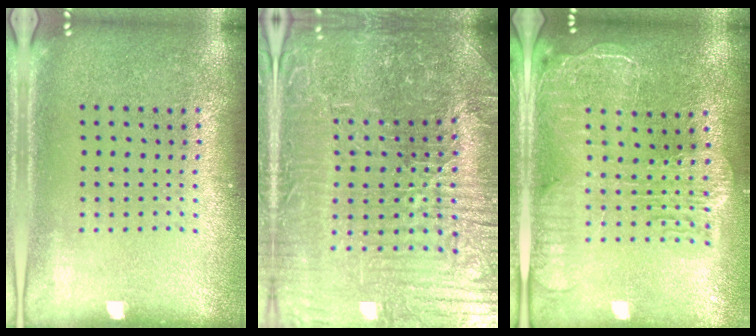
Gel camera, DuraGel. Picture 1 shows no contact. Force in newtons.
{"total": 5.9, "press": 5.6, "slide": 1.9}
{"total": 2.3, "press": 2.0, "slide": 1.1}